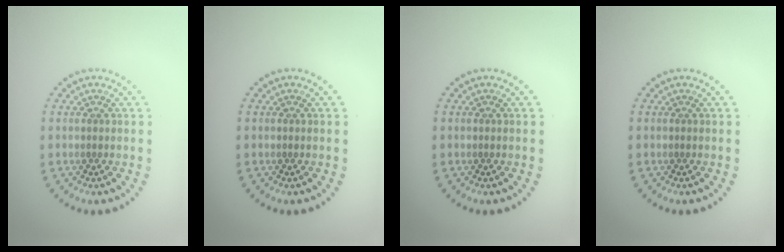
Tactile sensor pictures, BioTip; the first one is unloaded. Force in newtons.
{"total": 0.0}
{"total": 0.0}
{"total": 0.0}